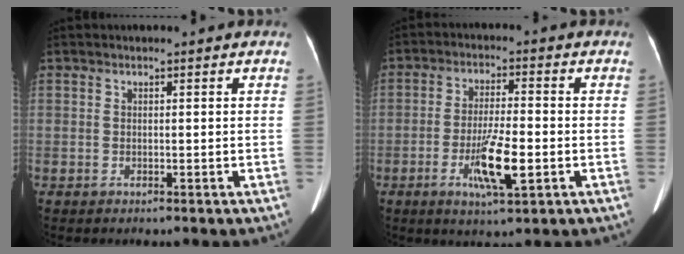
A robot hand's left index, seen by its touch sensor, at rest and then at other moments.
{"total": 8.1, "force": [-2.8, 1.2, 7.5], "torque": [-0.144, -0.014, -0.047]}